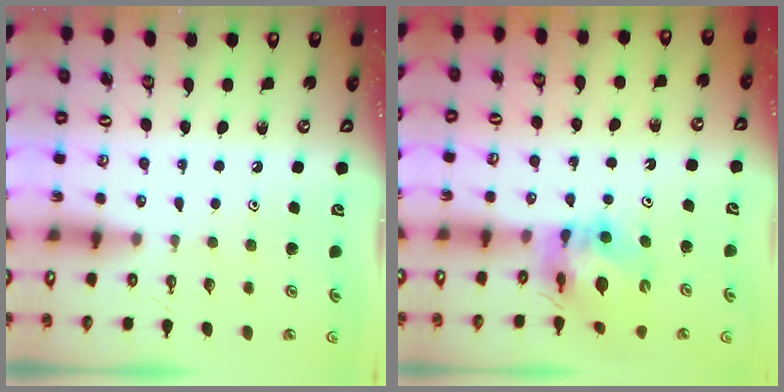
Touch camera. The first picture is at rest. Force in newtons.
{"total": 11.6, "press": 11.5, "slide": 1.4}